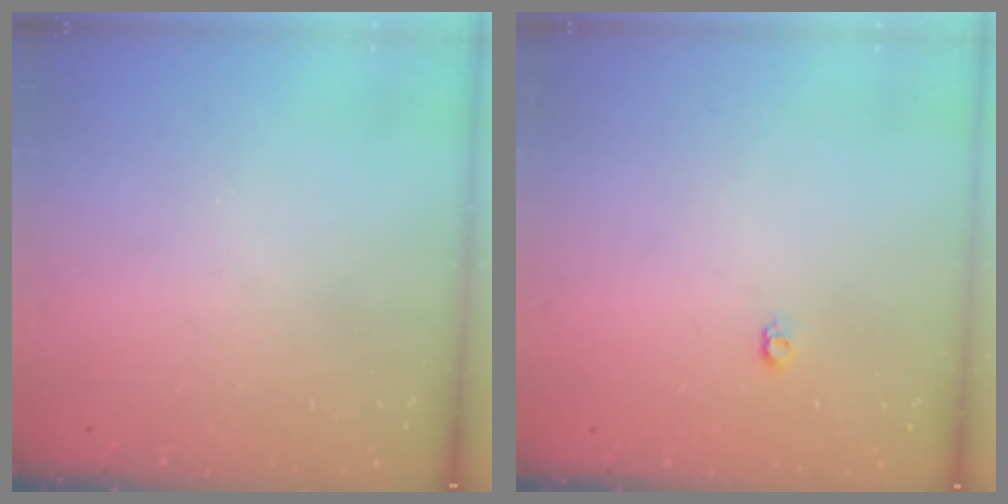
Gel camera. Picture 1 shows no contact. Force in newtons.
{"total": 3.7, "press": 3.7, "slide": 0.4}